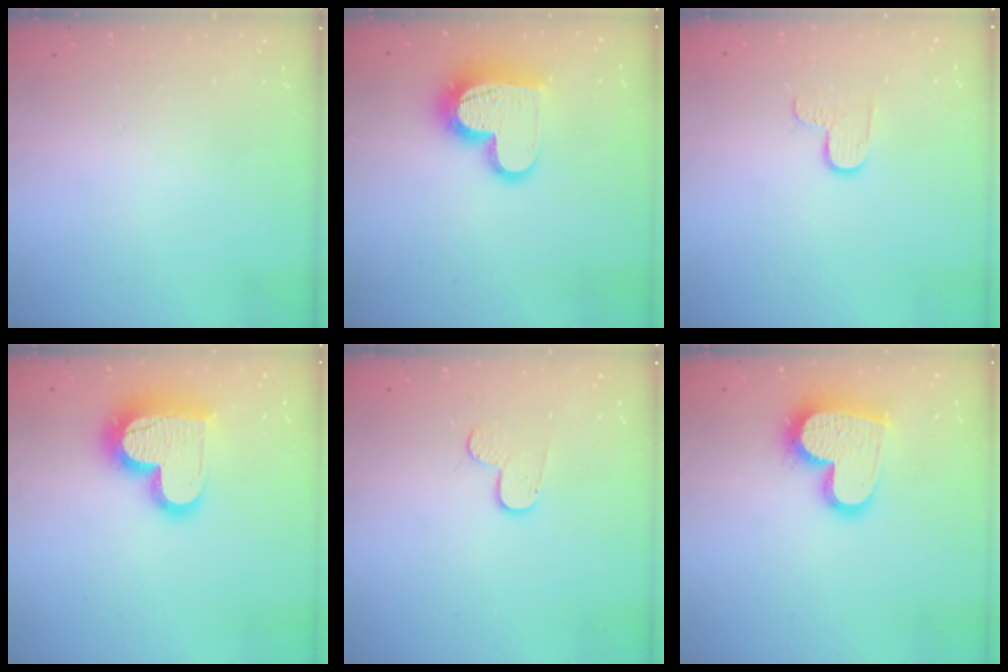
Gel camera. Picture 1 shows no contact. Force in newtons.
{"total": 14.7, "press": 14.6, "slide": 1.1}
{"total": 6.0, "press": 6.0, "slide": 0.4}
{"total": 17.8, "press": 17.7, "slide": 1.5}
{"total": 4.1, "press": 4.1, "slide": 0.3}
{"total": 16.4, "press": 16.3, "slide": 1.2}